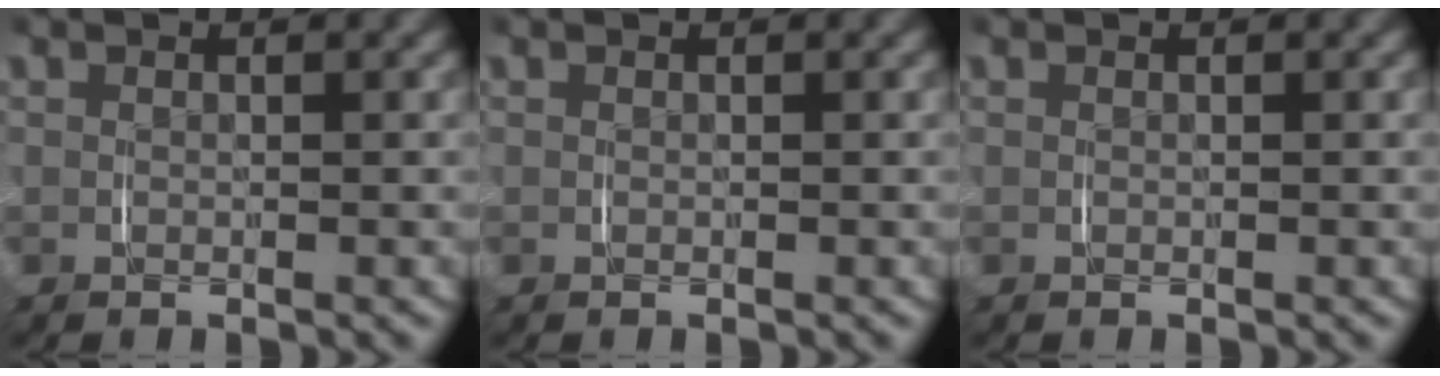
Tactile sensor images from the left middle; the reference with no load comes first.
{"total": 0.0}
{"total": 0.0}